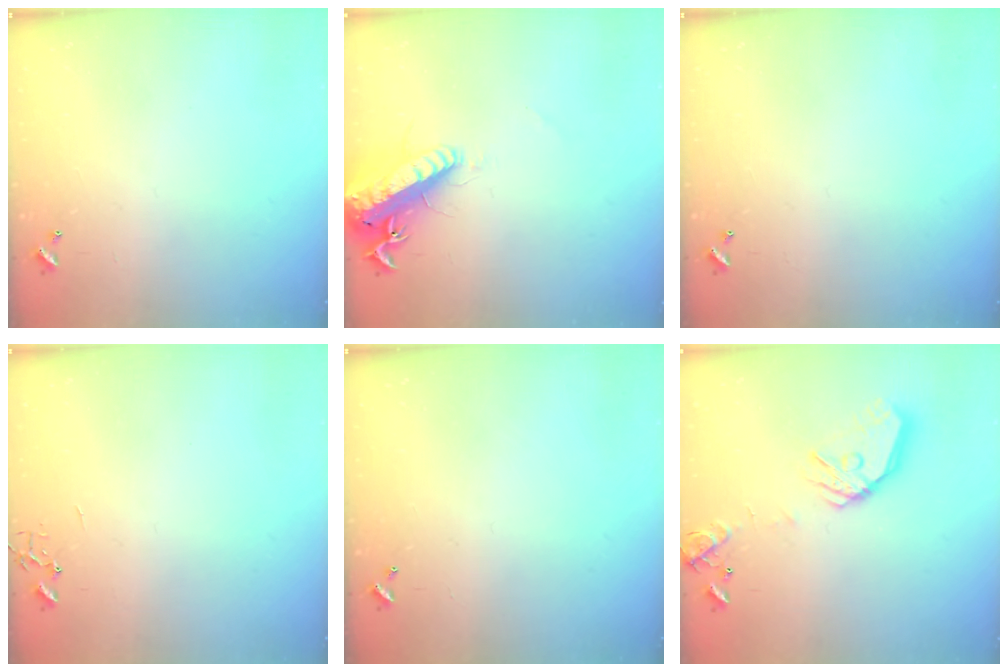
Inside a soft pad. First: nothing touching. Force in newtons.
{"total": 18.4, "press": 18.0, "slide": 4.0}
{"total": 0.0}
{"total": 0.0}
{"total": 0.0}
{"total": 15.6, "press": 15.5, "slide": 1.7}